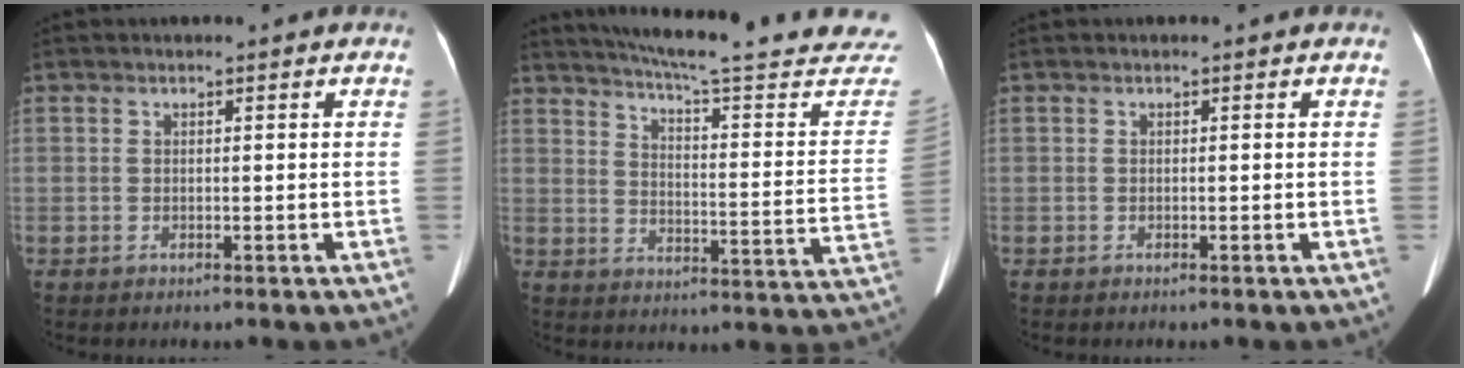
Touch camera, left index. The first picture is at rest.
{"total": 28.8, "force": [26.5, 1.8, 11.1], "torque": [-0.159, -0.106, 0.320]}
{"total": 0.0}